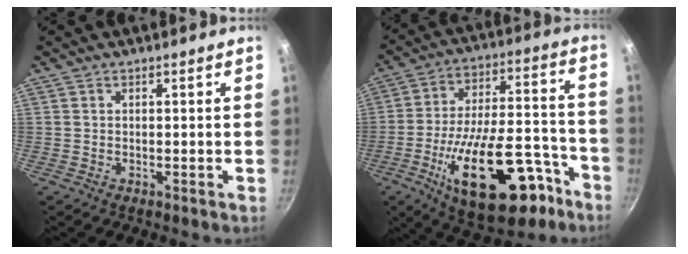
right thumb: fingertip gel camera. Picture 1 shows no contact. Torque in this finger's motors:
{"motor_torque": [3.00, 2.00, 2.25, -0.52, 0.67]}